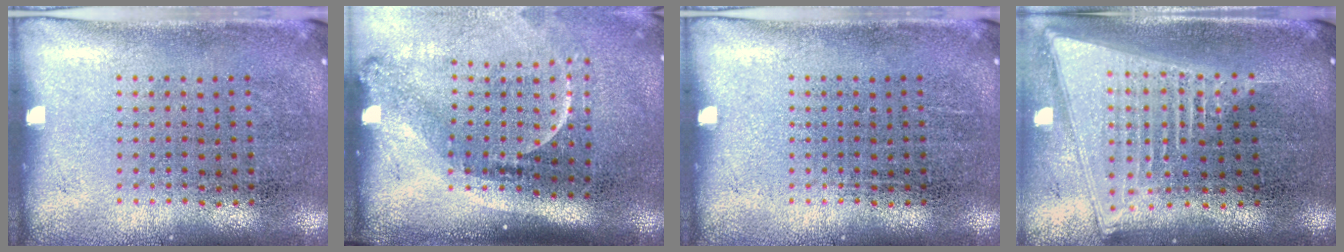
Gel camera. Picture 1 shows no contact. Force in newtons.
{"total": 2.3, "press": 1.5, "slide": 1.7}
{"total": 0.0}
{"total": 2.1, "press": 1.8, "slide": 1.1}